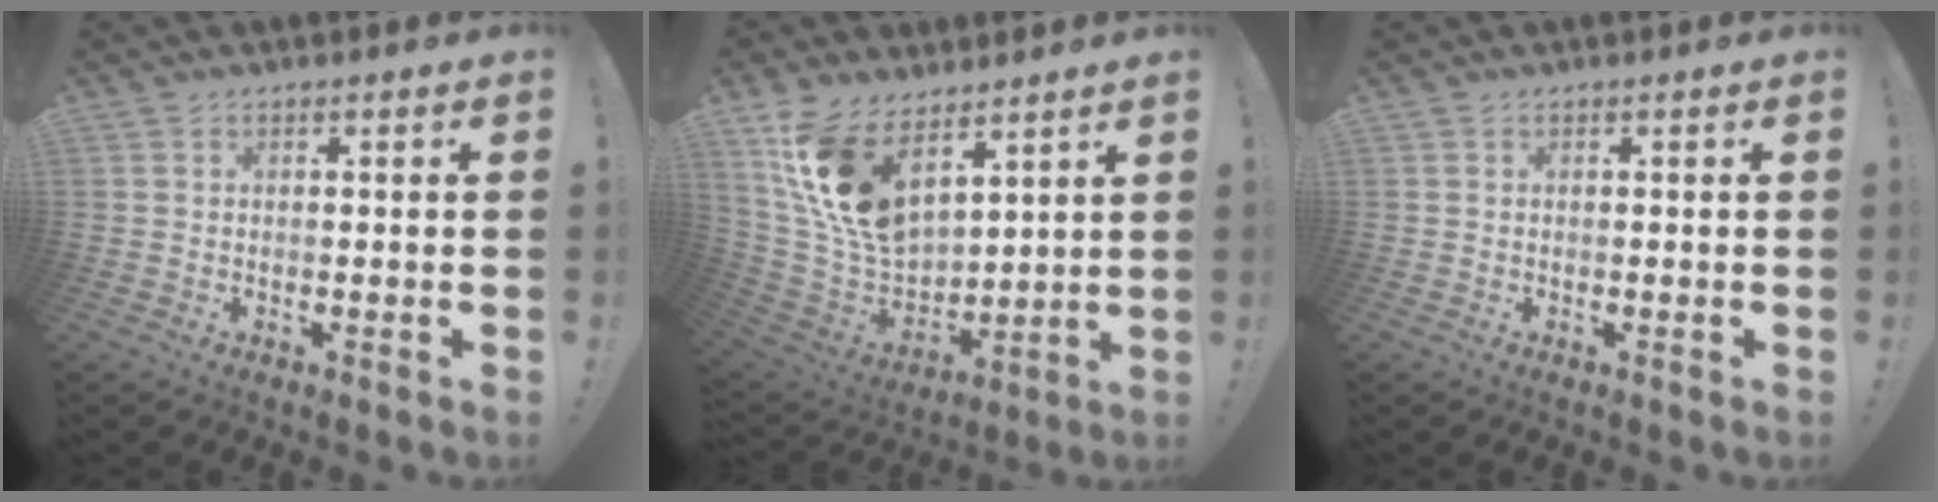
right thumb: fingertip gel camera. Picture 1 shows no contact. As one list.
[{"total": 17.5, "force": [10.2, 9.5, 10.6], "torque": [-0.207, -0.070, 0.192]}, {"total": 0.0}]